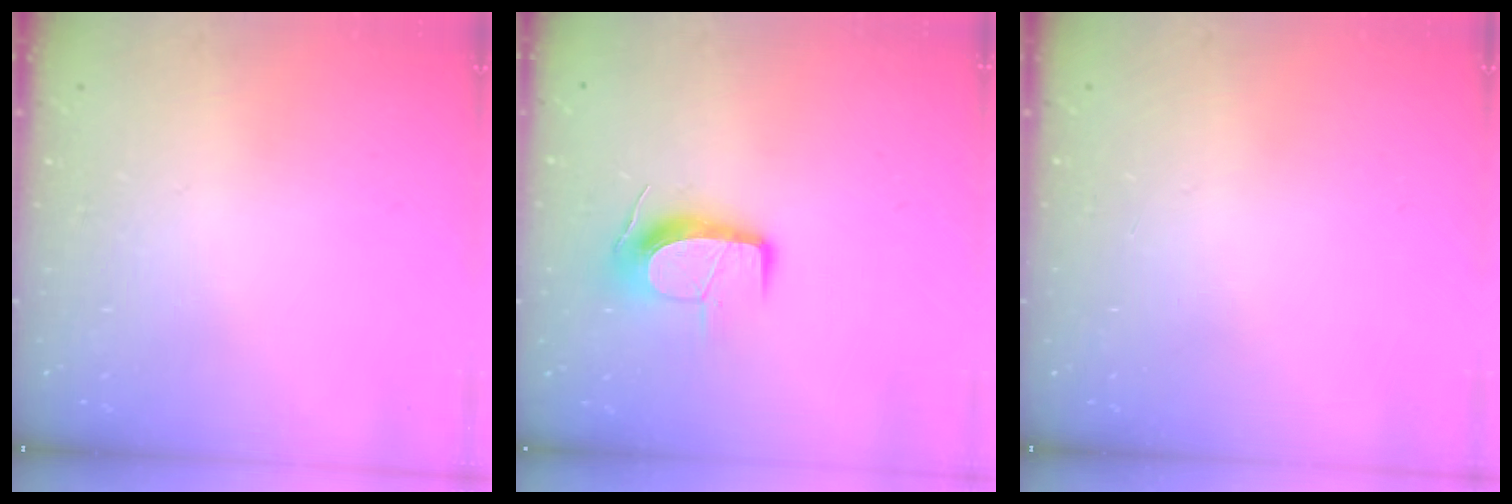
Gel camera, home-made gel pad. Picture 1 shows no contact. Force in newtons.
{"total": 10.2, "press": 10.2, "slide": 0.8}
{"total": 0.0}